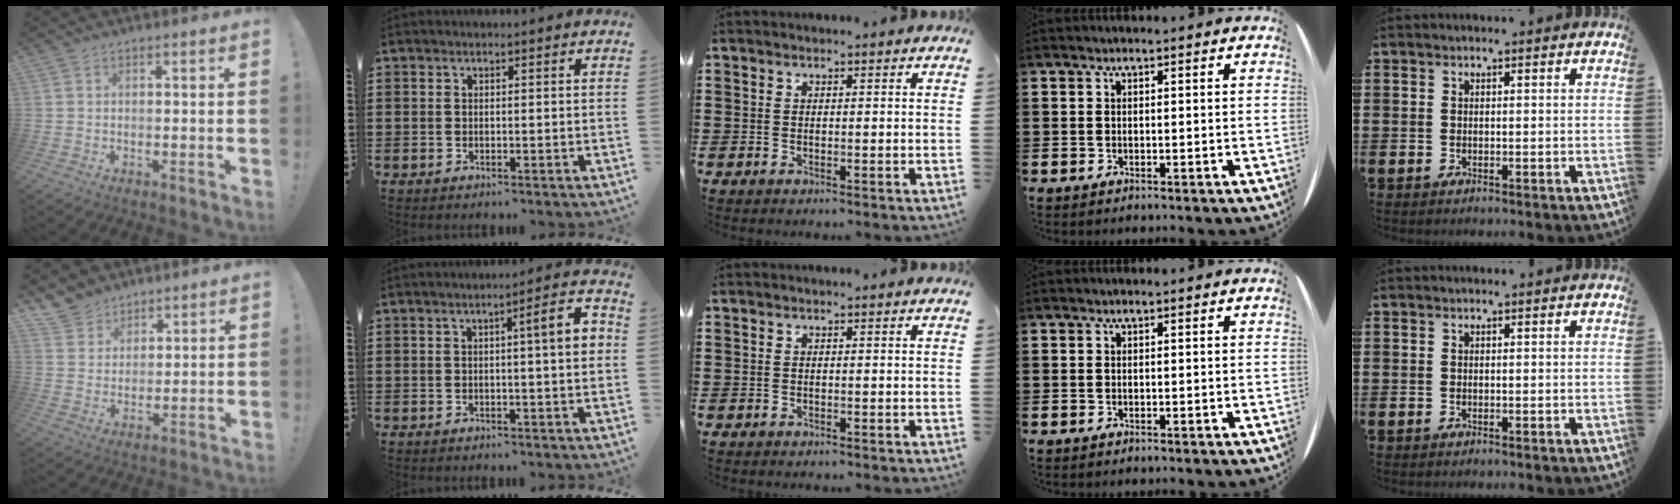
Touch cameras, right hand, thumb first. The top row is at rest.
{"thumb": {"total": 7.3, "force": [5.8, 4.4, 0.6], "torque": [-0.017, -0.044, 0.117]}, "index": {"total": 5.0, "force": [0.5, 0.4, 5.0], "torque": [-0.074, -0.006, 0.001]}}